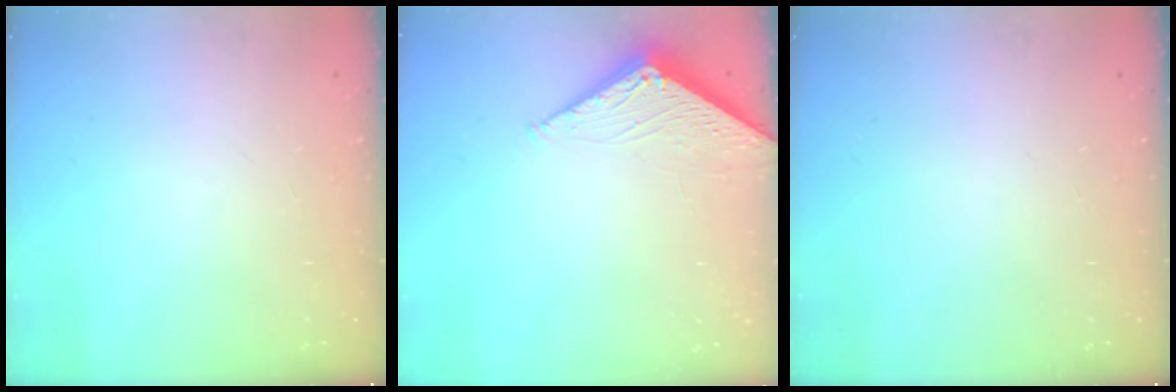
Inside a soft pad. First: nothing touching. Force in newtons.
{"total": 4.0, "press": 3.9, "slide": 0.5}
{"total": 0.0}